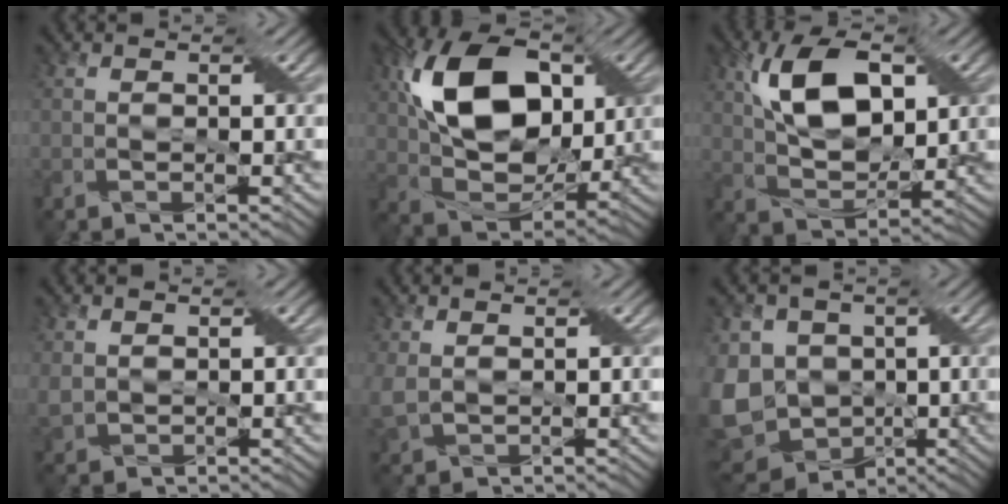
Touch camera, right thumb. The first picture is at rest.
{"total": 14.8, "force": [3.9, 9.5, 10.7], "torque": [-0.221, 0.013, 0.069]}
{"total": 11.0, "force": [3.4, 5.8, 8.6], "torque": [-0.169, 0.010, 0.061]}
{"total": 2.1, "force": [0.8, 1.6, 1.0], "torque": [-0.034, -0.001, 0.018]}
{"total": 3.4, "force": [0.7, 2.3, 2.4], "torque": [-0.072, -0.001, 0.017]}
{"total": 13.2, "force": [-1.5, 10.7, 7.6], "torque": [-0.205, -0.011, -0.034]}